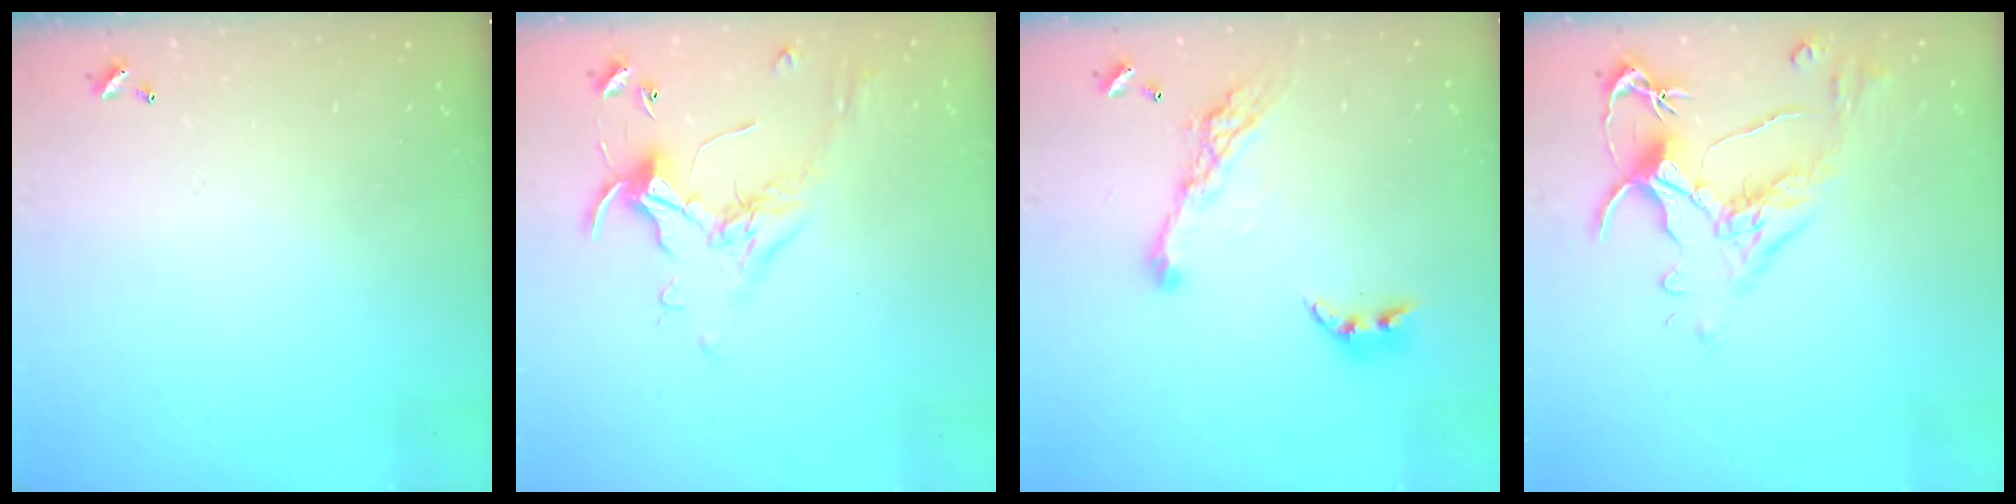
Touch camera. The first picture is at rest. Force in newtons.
{"total": 0.6, "press": 0.5, "slide": 0.3}
{"total": 13.1, "press": 13.0, "slide": 1.3}
{"total": 2.6, "press": 2.2, "slide": 1.4}